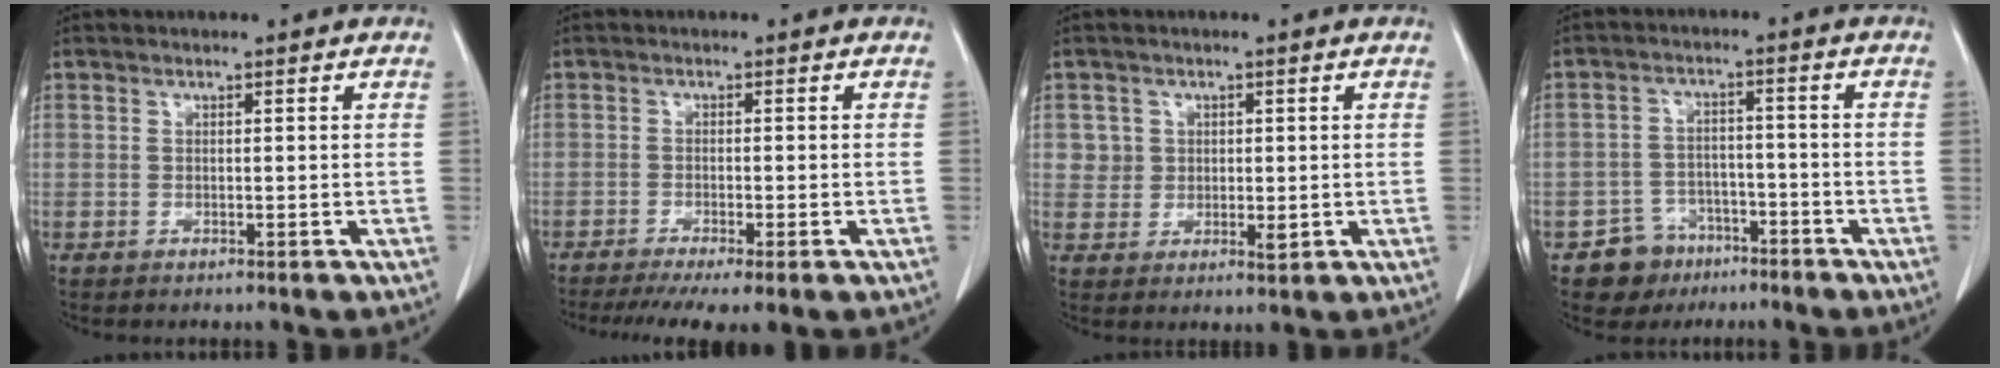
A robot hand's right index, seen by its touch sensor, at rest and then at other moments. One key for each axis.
{"total": 8.1, "fx": -5.8, "fy": 1.0, "fz": 5.6, "tx": -0.080, "ty": -0.014, "tz": -0.089}
{"total": 3.6, "fx": 0.9, "fy": 3.3, "fz": 1.0, "tx": -0.004, "ty": -0.003, "tz": 0.013}
{"total": 6.0, "fx": -3.7, "fy": 4.7, "fz": 0.2, "tx": 0.012, "ty": 0.014, "tz": -0.057}